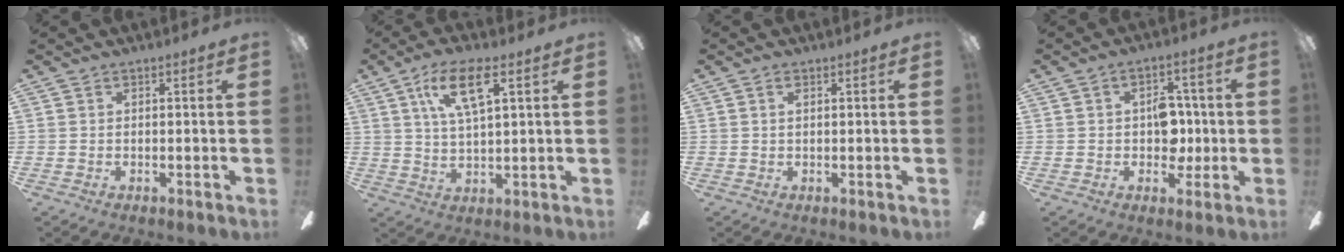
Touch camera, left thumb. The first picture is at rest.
{"total": 10.6, "force": [5.3, 3.5, 8.5], "torque": [-0.157, 0.000, 0.091]}
{"total": 1.2, "force": [0.4, 0.6, 1.0], "torque": [-0.022, 0.004, 0.007]}
{"total": 8.0, "force": [0.3, 5.9, 5.4], "torque": [-0.081, 0.014, 0.007]}